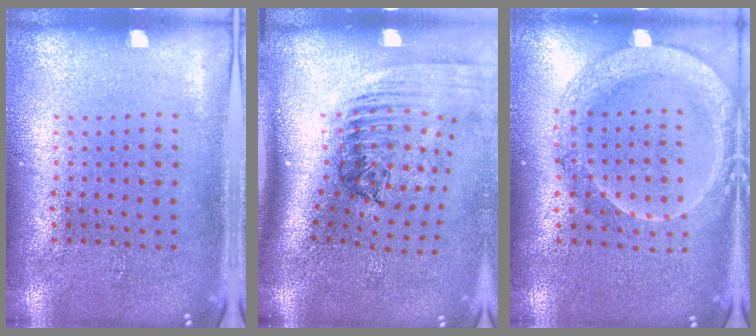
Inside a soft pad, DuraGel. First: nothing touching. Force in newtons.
{"total": 2.5, "press": 1.8, "slide": 1.7}
{"total": 2.1, "press": 1.9, "slide": 0.8}